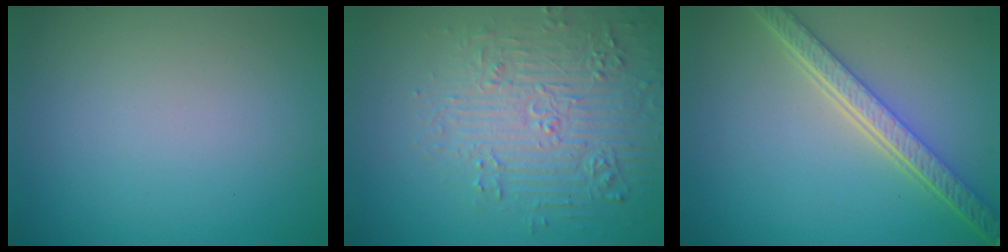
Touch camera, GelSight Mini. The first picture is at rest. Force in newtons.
{"total": 4.6, "press": 4.6, "slide": 0.8}
{"total": 5.4, "press": 4.1, "slide": 3.5}